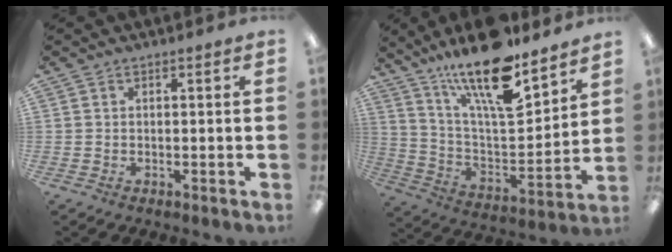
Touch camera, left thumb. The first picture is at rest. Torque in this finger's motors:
{"motor_torque": [1.63, 0.46, 1.50, -1.27, 0.53]}